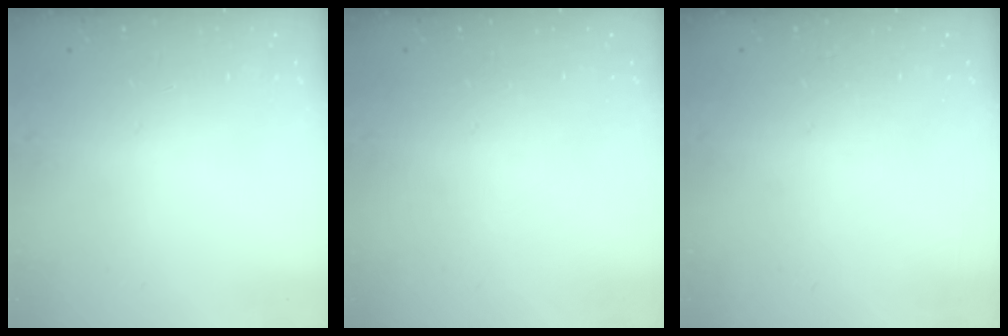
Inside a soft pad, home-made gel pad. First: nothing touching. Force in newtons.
{"total": 0.0}
{"total": 0.0}